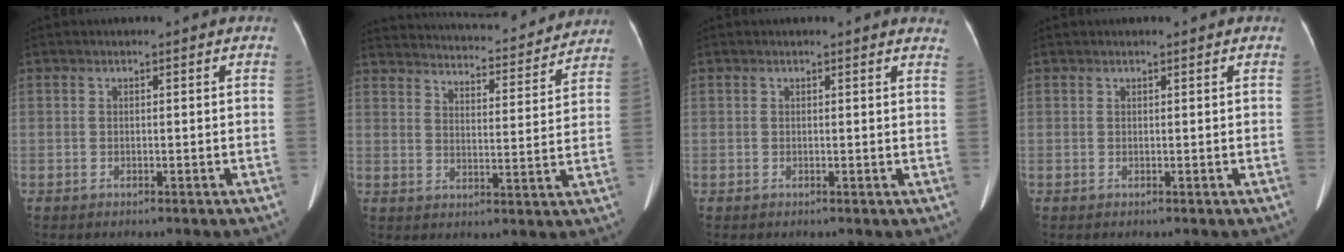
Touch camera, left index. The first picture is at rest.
{"total": 23.0, "force": [21.4, 4.3, 7.3], "torque": [-0.116, -0.017, 0.274]}
{"total": 4.6, "force": [4.4, 0.7, 0.9], "torque": [0.006, -0.021, 0.020]}
{"total": 1.1, "force": [0.9, 0.1, 0.5], "torque": [-0.008, 0.004, 0.014]}